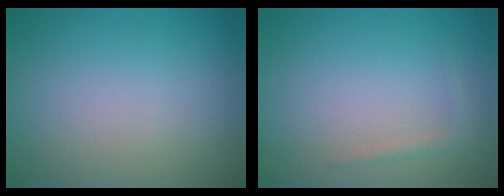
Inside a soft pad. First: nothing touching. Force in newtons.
{"total": 0.9, "press": 0.9, "slide": 0.1}